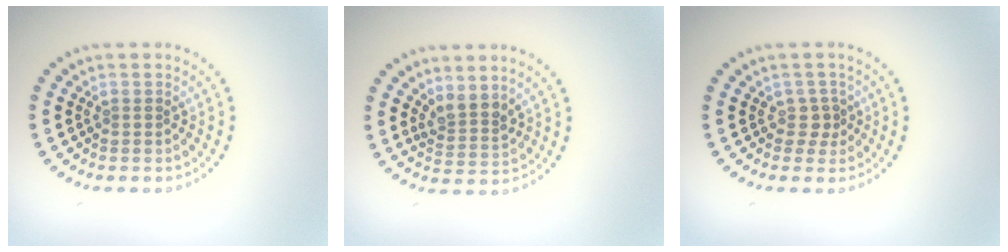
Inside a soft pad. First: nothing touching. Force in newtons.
{"total": 2.4, "press": 1.8, "slide": 1.5}
{"total": 1.5, "press": 1.1, "slide": 1.1}